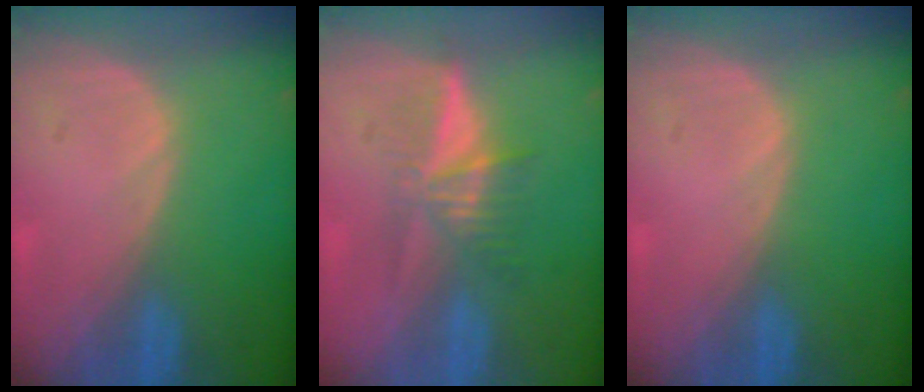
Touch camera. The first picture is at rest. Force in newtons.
{"total": 5.1, "press": 4.9, "slide": 1.5}
{"total": 0.0}